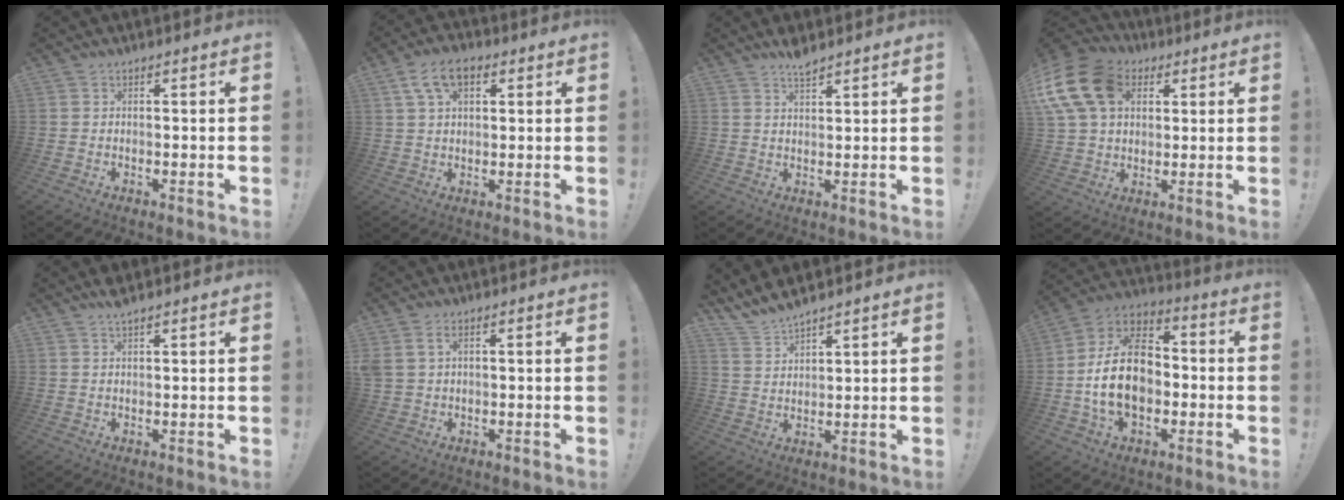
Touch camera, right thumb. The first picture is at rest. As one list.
[{"total": 9.1, "force": [3.9, 5.1, 6.4], "torque": [-0.104, 0.002, 0.074]}, {"total": 3.7, "force": [3.2, 0.6, 1.7], "torque": [-0.023, -0.021, 0.055]}, {"total": 18.8, "force": [6.2, 13.6, 11.3], "torque": [-0.216, -0.013, 0.117]}, {"total": 2.2, "force": [1.9, -0.1, 1.0], "torque": [-0.015, -0.014, 0.033]}, {"total": 3.5, "force": [1.6, 2.1, 2.2], "torque": [-0.039, 0.000, 0.031]}, {"total": 5.1, "force": [5.0, 0.5, 1.2], "torque": [-0.041, -0.035, 0.095]}, {"total": 19.8, "force": [-1.7, 13.6, 14.3], "torque": [-0.236, 0.021, -0.020]}]